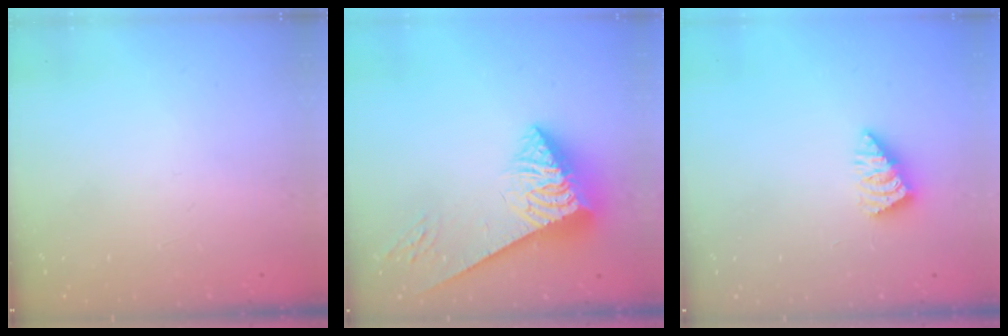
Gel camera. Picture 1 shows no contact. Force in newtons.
{"total": 7.0, "press": 6.9, "slide": 1.0}
{"total": 2.8, "press": 2.7, "slide": 0.5}